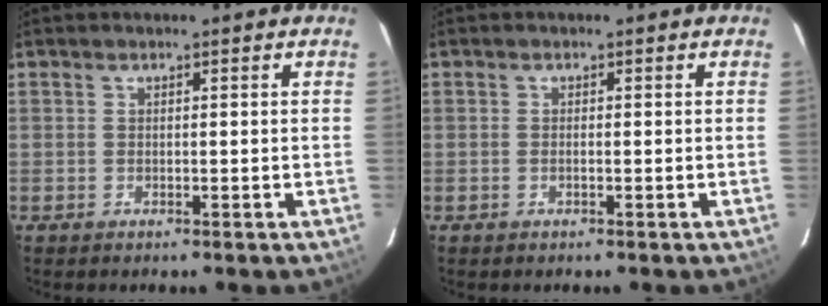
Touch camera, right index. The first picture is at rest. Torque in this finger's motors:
{"motor_torque": [0.13, 0.19, -0.03, -0.01]}